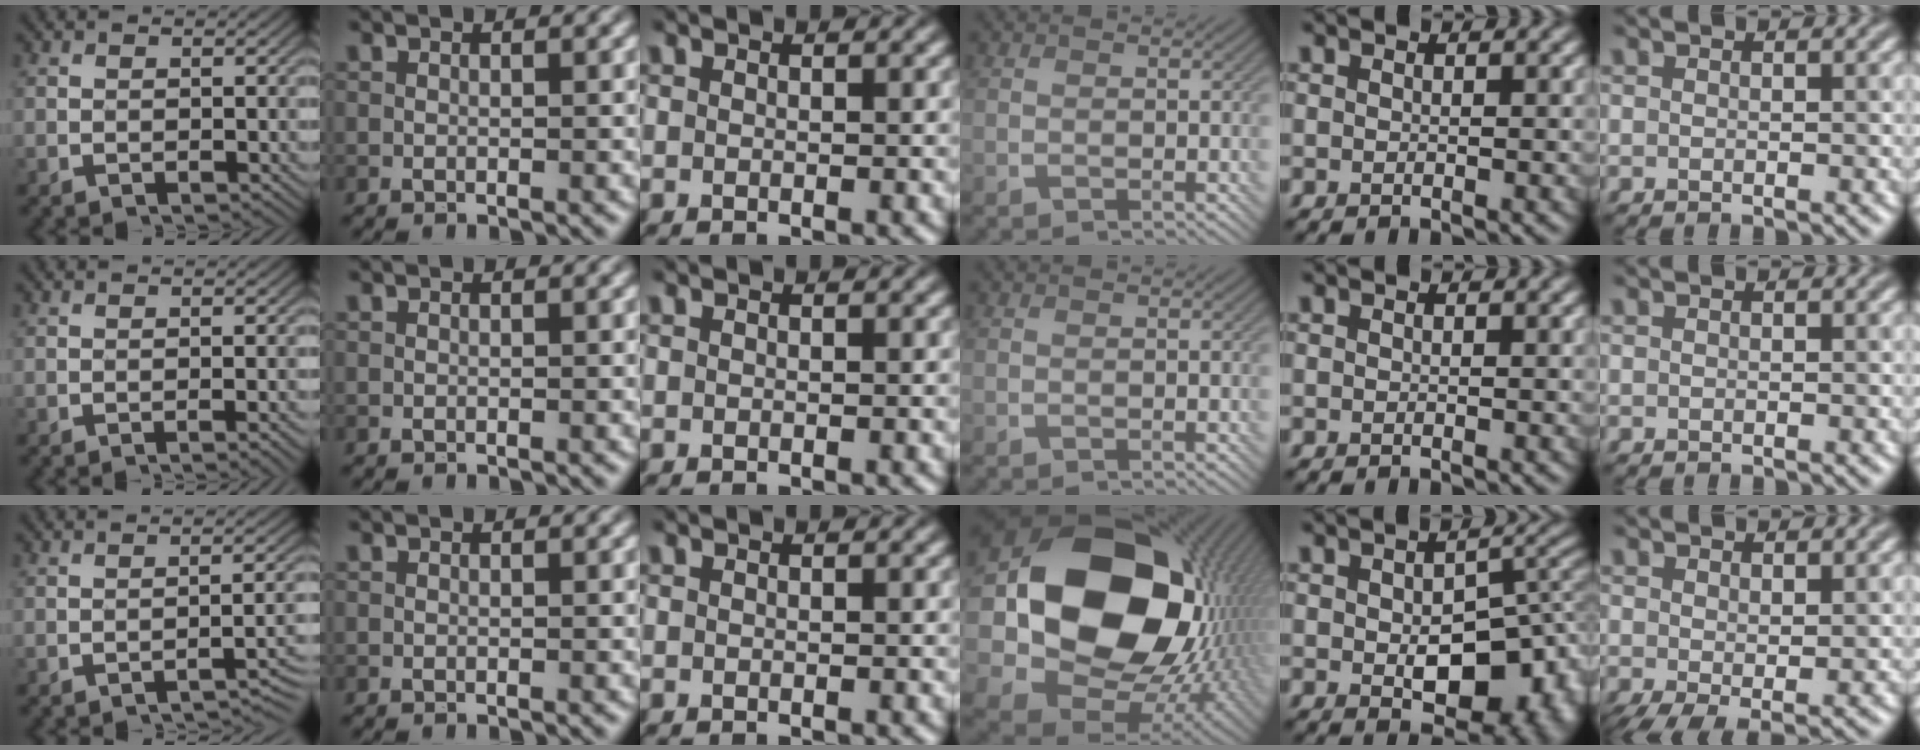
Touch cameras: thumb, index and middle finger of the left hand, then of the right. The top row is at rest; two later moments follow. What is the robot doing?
{"motion": "screw", "object": "bottle cap"}